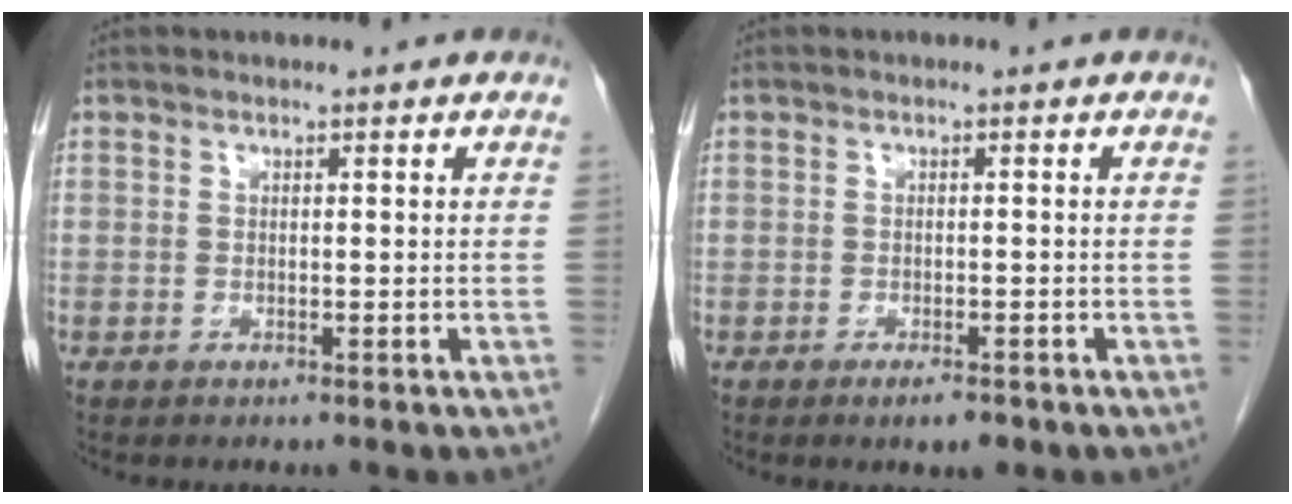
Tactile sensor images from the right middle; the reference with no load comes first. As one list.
[{"total": 2.4, "force": [-1.6, 0.7, 1.7], "torque": [-0.024, -0.001, -0.019]}]